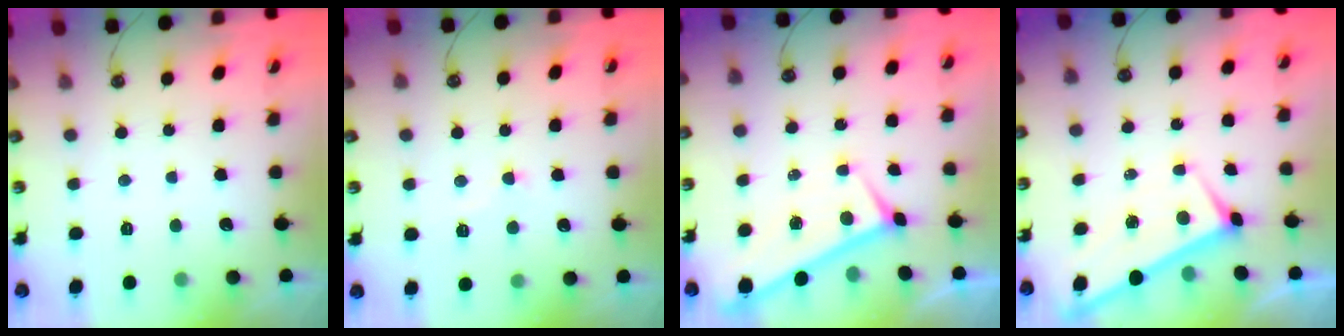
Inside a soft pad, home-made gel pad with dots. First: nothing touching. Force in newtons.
{"total": 2.8, "press": 2.7, "slide": 0.7}
{"total": 0.0}
{"total": 1.3, "press": 1.3, "slide": 0.5}